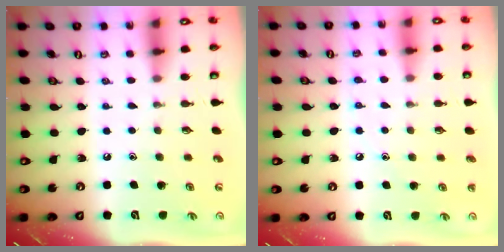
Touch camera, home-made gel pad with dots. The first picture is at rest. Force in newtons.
{"total": 4.5, "press": 4.5, "slide": 0.4}